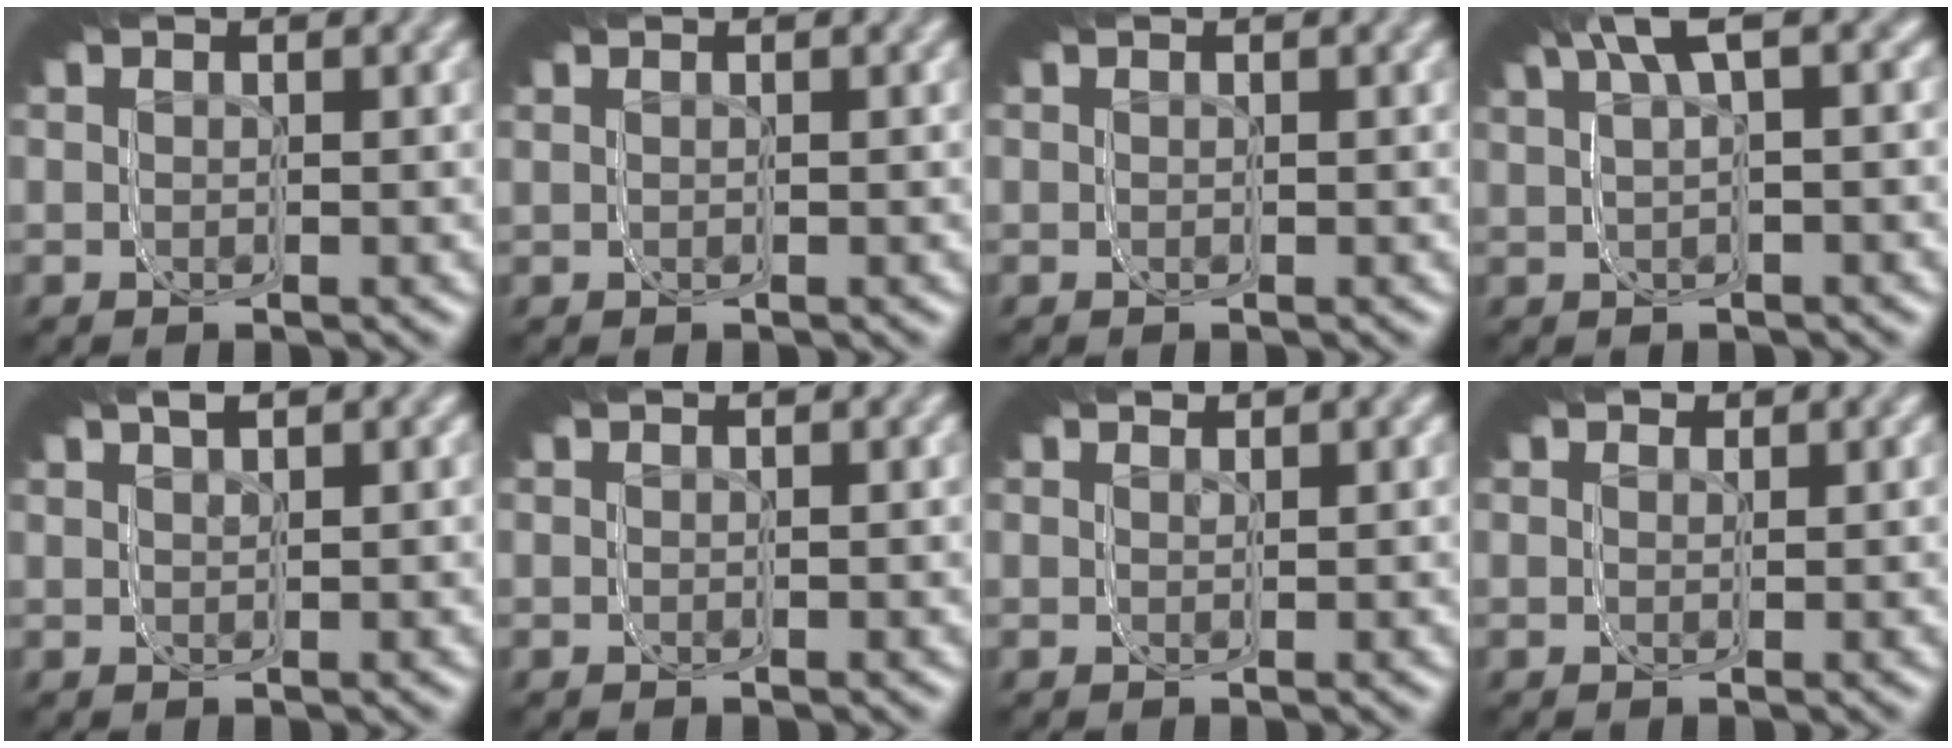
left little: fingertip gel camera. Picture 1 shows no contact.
{"total": 0.0}
{"total": 0.0}
{"total": 4.3, "force": [1.6, 1.6, 3.6], "torque": [-0.080, 0.024, 0.016]}
{"total": 0.9, "force": [0.4, 0.5, 0.6], "torque": [-0.035, 0.001, 0.007]}
{"total": 0.0}
{"total": 0.7, "force": [0.5, 0.4, 0.1], "torque": [-0.014, -0.003, 0.009]}
{"total": 1.5, "force": [0.7, 1.2, 0.5], "torque": [-0.012, -0.001, 0.009]}